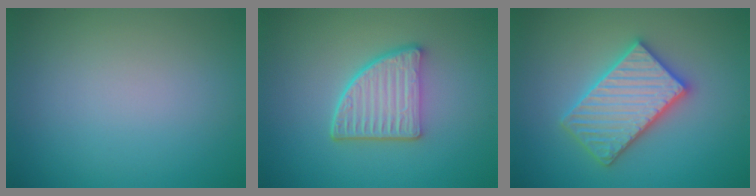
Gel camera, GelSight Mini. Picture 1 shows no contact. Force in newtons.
{"total": 4.9, "press": 3.8, "slide": 3.1}
{"total": 5.5, "press": 5.5, "slide": 0.8}